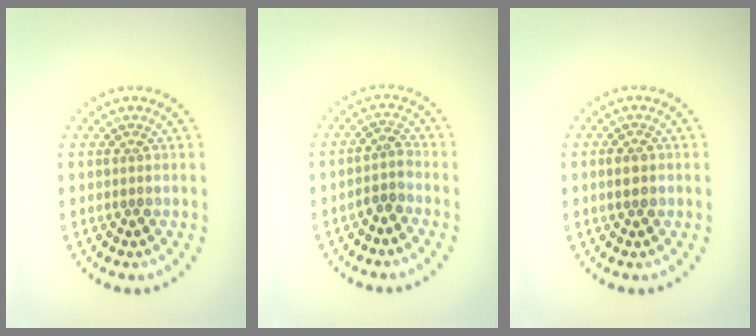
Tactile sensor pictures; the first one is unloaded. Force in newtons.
{"total": 1.8, "press": 1.5, "slide": 1.1}
{"total": 1.4, "press": 1.4, "slide": 0.2}